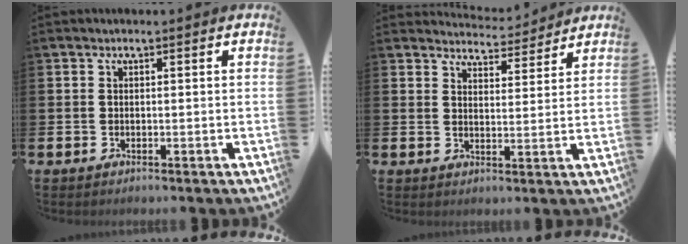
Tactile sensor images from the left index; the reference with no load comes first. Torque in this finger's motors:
{"motor_torque": [0.85, -1.29, -0.01, 0.00]}